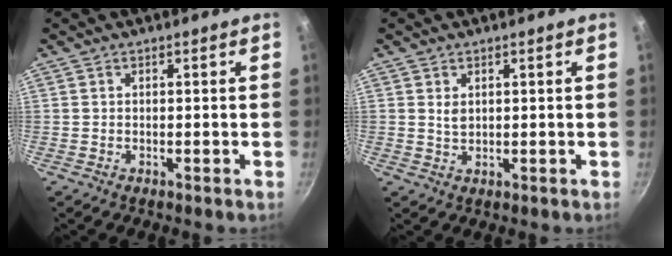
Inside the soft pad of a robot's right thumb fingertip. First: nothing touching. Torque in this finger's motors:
{"motor_torque": [-0.32, -0.21, 0.41, -0.05, -0.05]}